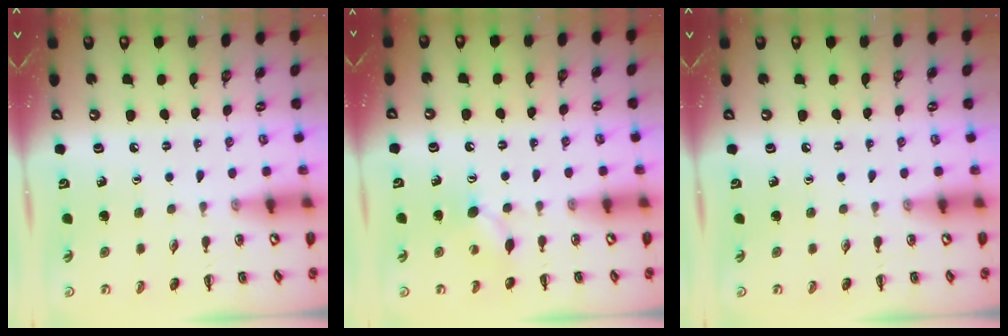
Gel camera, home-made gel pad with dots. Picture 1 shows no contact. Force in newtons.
{"total": 6.1, "press": 6.0, "slide": 1.1}
{"total": 0.0}